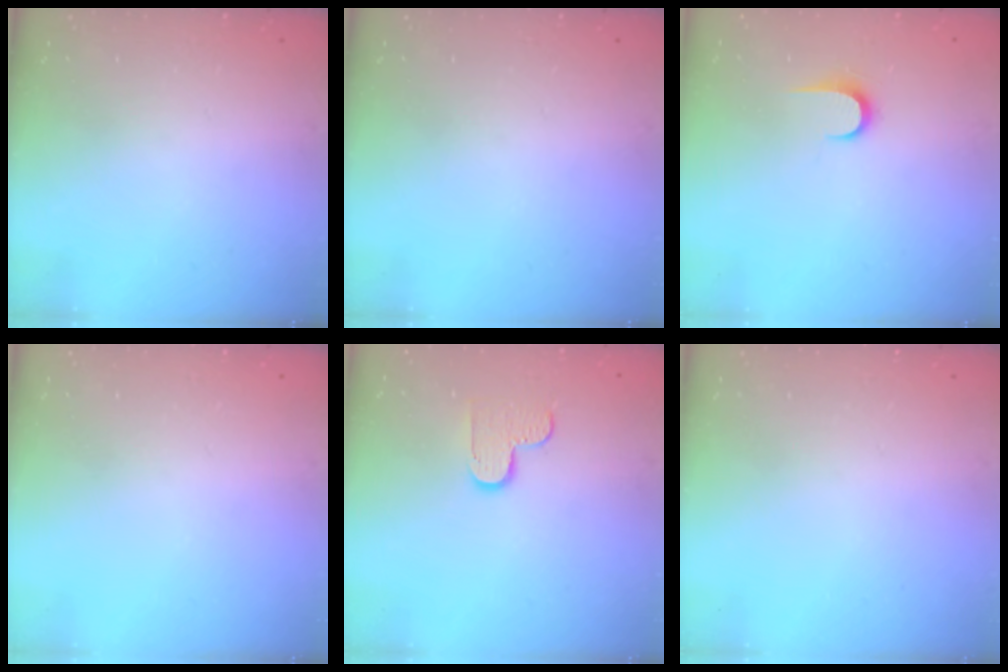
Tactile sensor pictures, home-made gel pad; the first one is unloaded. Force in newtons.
{"total": 0.0}
{"total": 6.1, "press": 6.1, "slide": 0.6}
{"total": 0.0}
{"total": 6.3, "press": 6.3, "slide": 0.4}
{"total": 0.0}